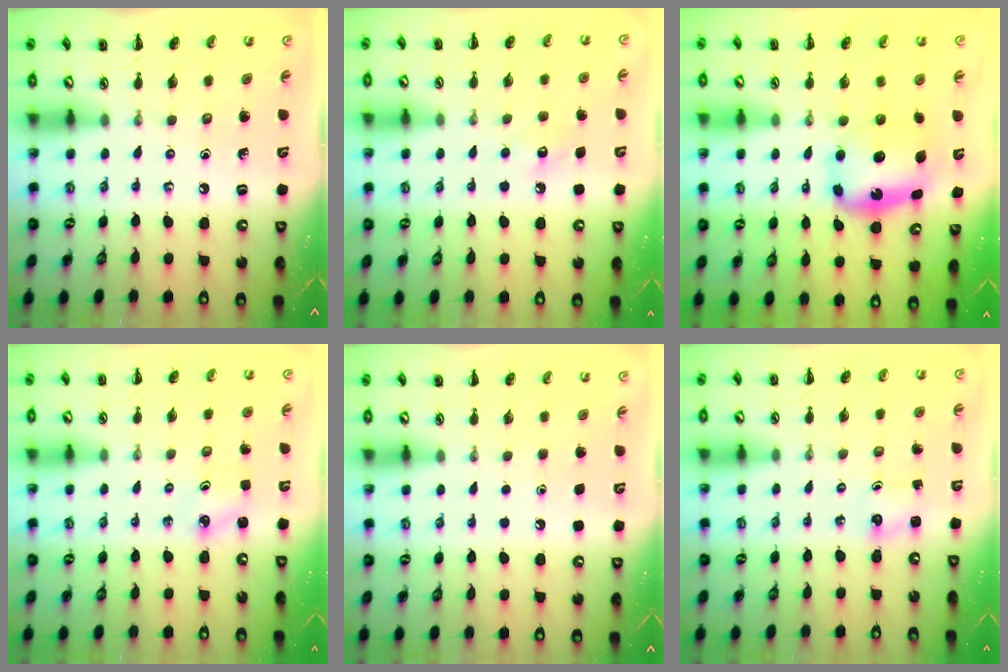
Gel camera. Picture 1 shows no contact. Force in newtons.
{"total": 6.0, "press": 5.9, "slide": 1.1}
{"total": 5.7, "press": 5.7, "slide": 1.0}
{"total": 1.9, "press": 1.8, "slide": 0.5}
{"total": 1.7, "press": 1.7, "slide": 0.1}
{"total": 0.9, "press": 0.8, "slide": 0.2}